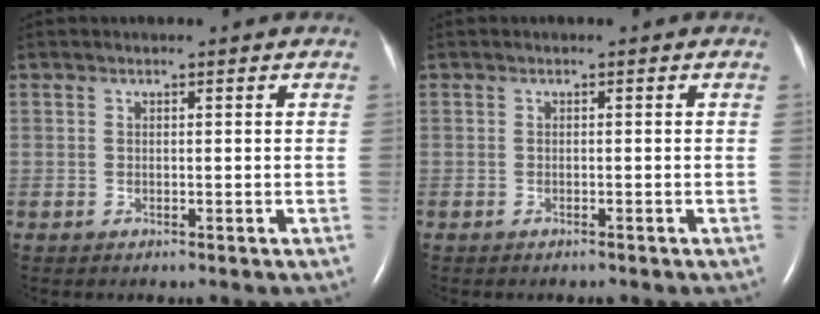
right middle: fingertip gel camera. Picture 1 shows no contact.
{"total": 0.5, "force": [-0.5, 0.1, 0.2], "torque": [-0.011, -0.002, -0.006]}